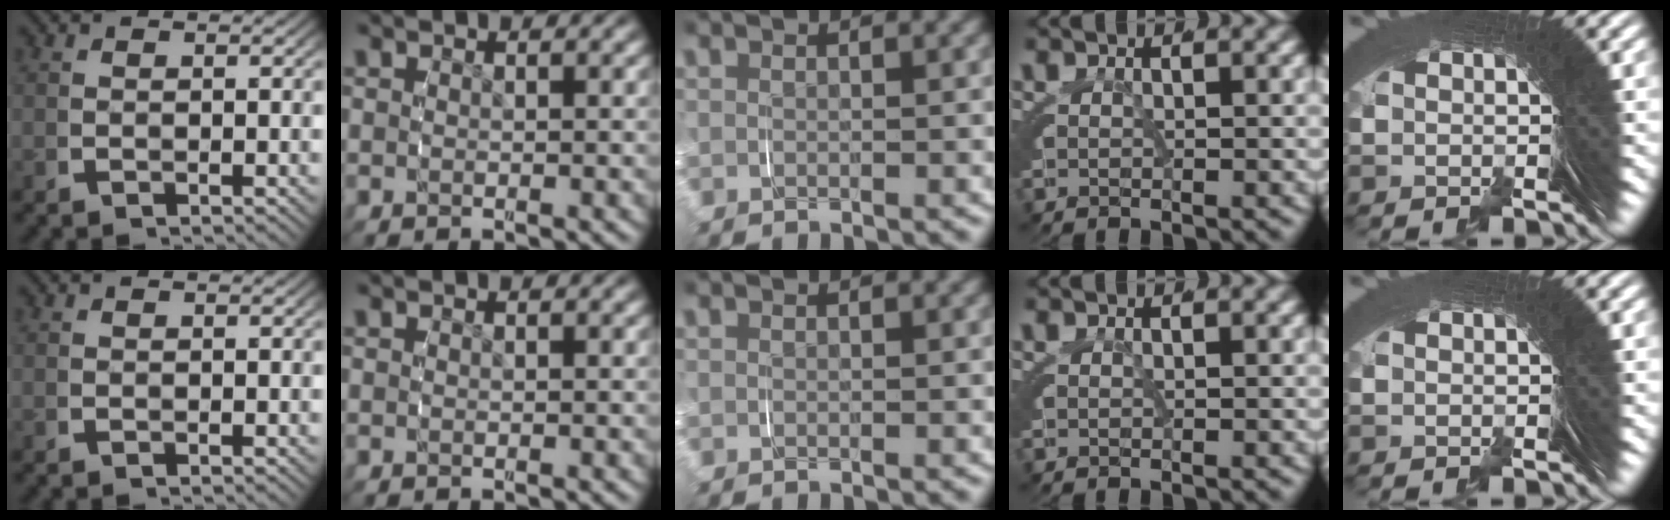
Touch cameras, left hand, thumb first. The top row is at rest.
{}